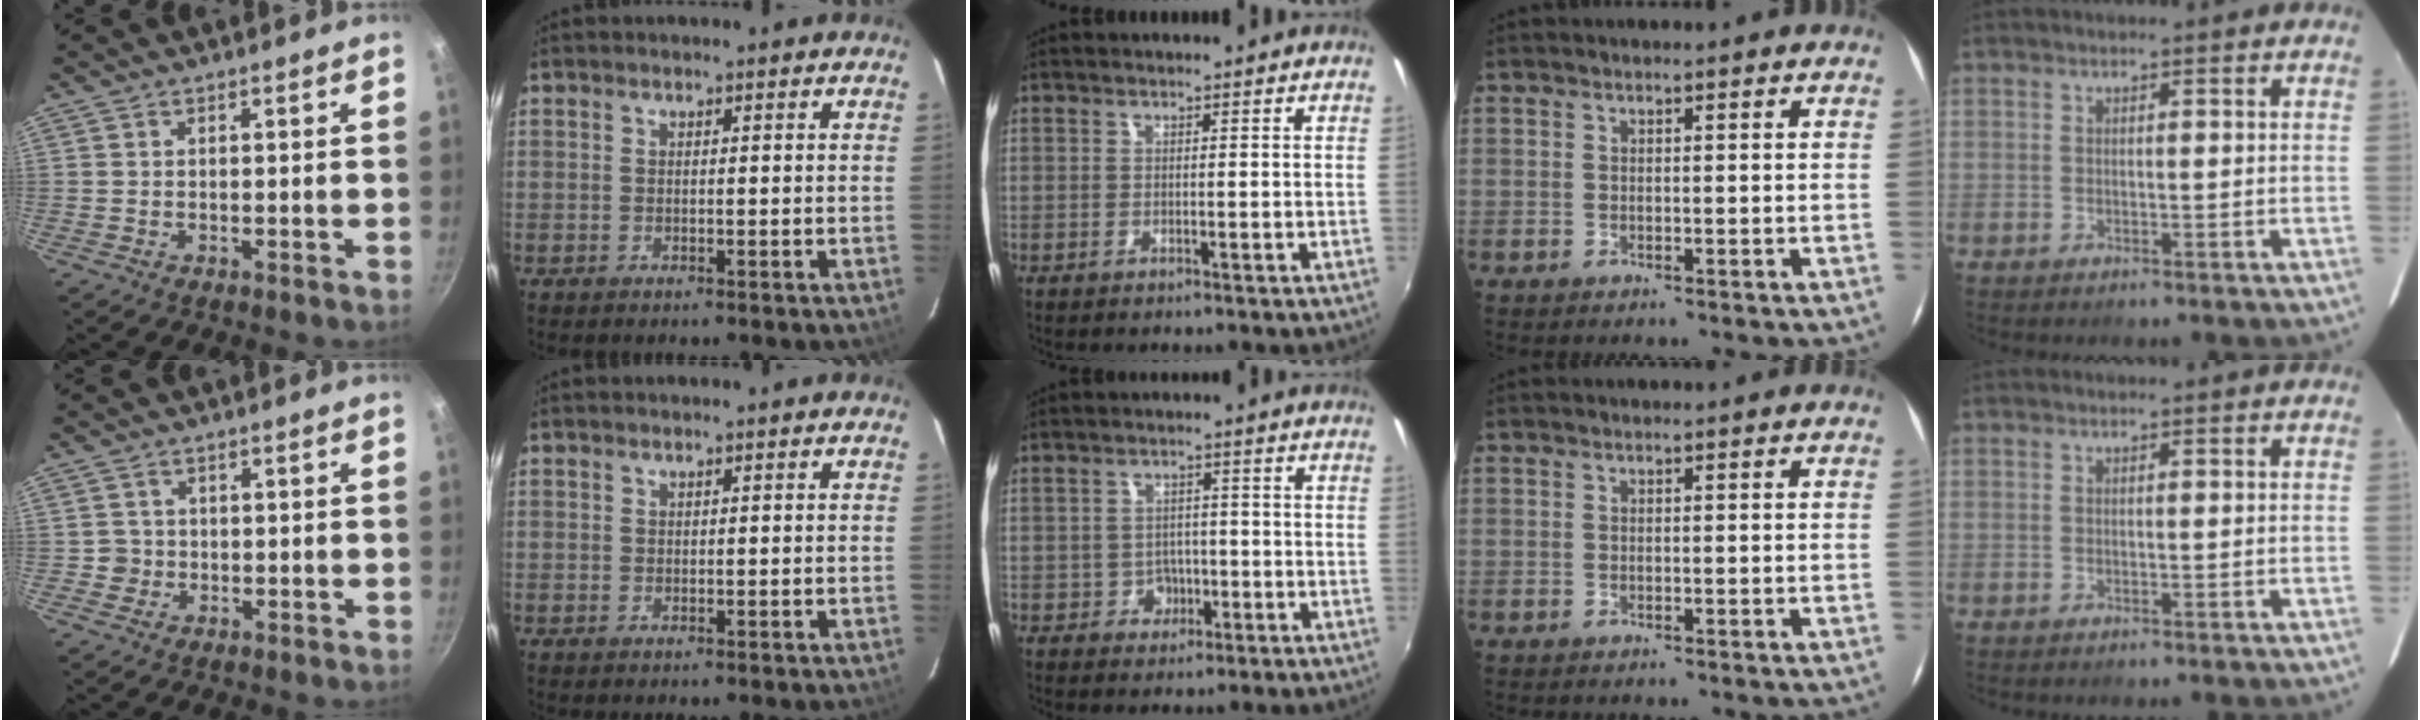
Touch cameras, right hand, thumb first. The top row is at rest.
{"thumb": {"total": 2.1, "force": [-0.1, 2.1, 0.1], "torque": [0.016, 0.007, -0.001]}, "middle": {"total": 3.0, "force": [-1.0, 2.7, 0.5], "torque": [-0.011, 0.008, -0.011]}}